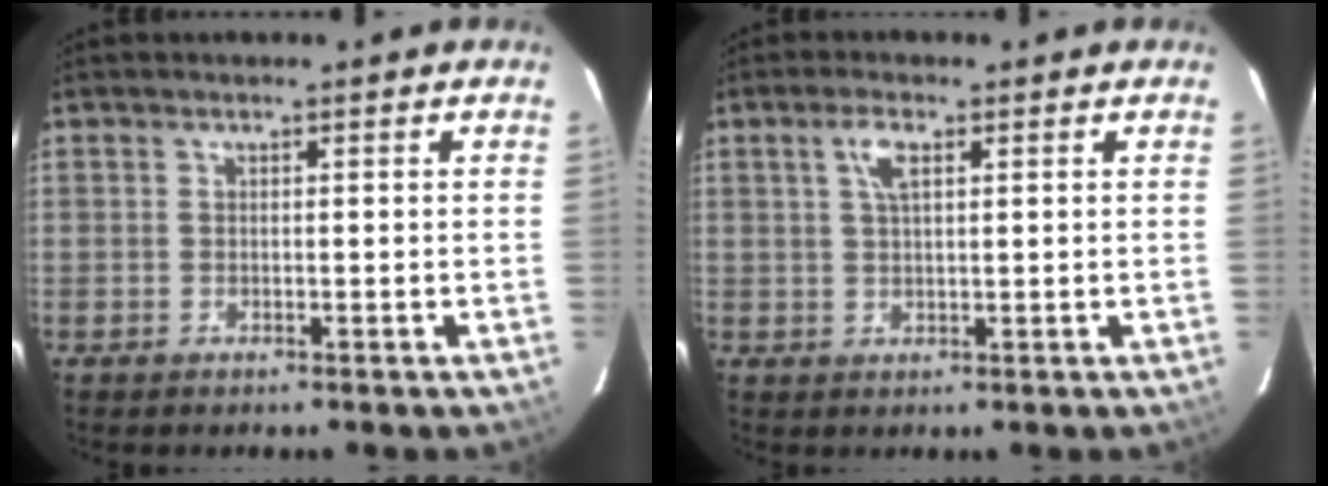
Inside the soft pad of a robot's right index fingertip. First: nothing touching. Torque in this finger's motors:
{"motor_torque": [0.02, -0.01, 0.09, 0.08]}